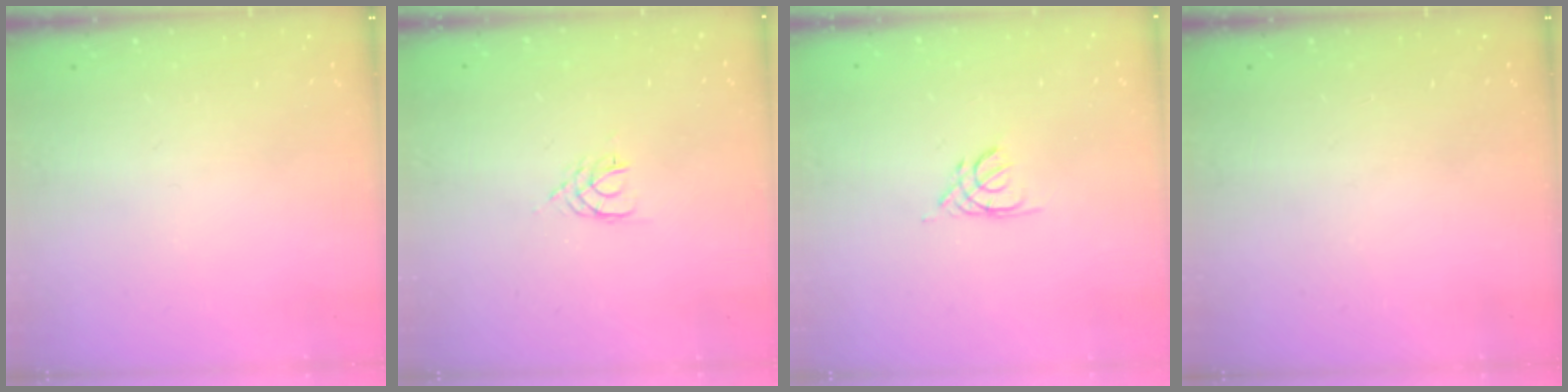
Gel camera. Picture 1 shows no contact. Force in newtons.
{"total": 2.0, "press": 1.9, "slide": 0.3}
{"total": 2.1, "press": 2.0, "slide": 0.4}
{"total": 0.0}